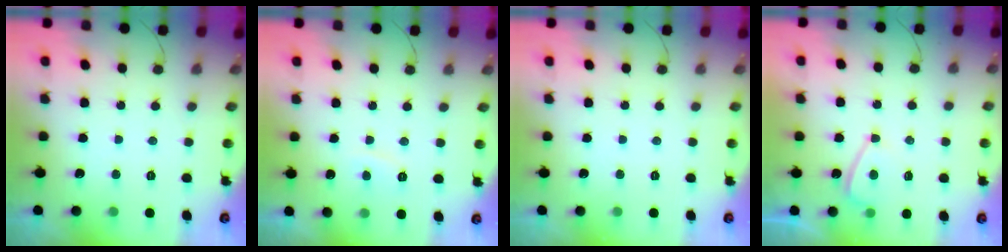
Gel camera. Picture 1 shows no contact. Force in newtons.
{"total": 2.1, "press": 2.0, "slide": 0.7}
{"total": 0.0}
{"total": 4.4, "press": 4.4, "slide": 0.5}